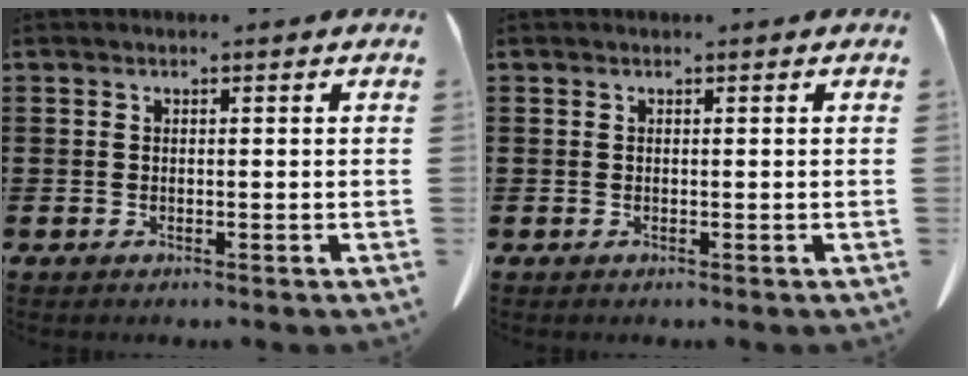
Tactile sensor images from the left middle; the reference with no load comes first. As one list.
[{"total": 0.0}]